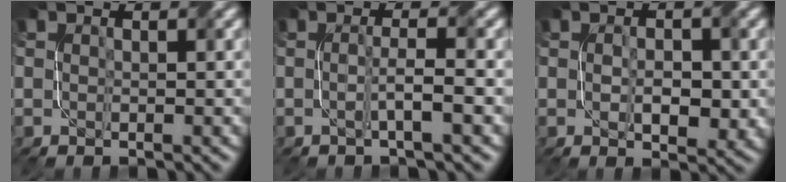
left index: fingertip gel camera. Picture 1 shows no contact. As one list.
[{"total": 2.4, "force": [-0.6, 0.1, 2.3], "torque": [-0.042, 0.005, -0.016]}, {"total": 3.6, "force": [-0.3, 1.9, 3.0], "torque": [-0.051, -0.005, 0.000]}]